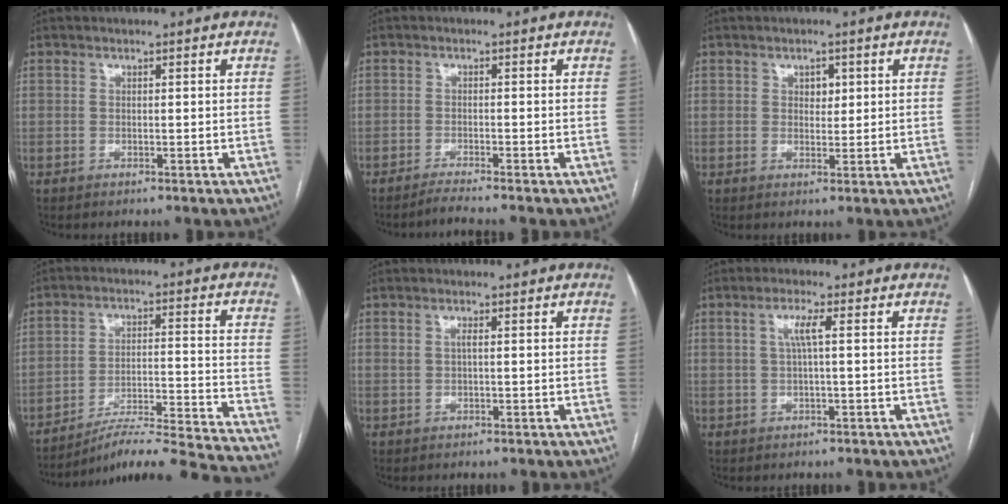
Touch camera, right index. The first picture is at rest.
{"total": 2.9, "force": [-2.6, -1.1, 0.8], "torque": [-0.016, -0.009, -0.046]}
{"total": 2.1, "force": [0.7, 1.5, 1.3], "torque": [-0.014, 0.001, 0.010]}
{"total": 22.8, "force": [-21.3, -1.7, 7.9], "torque": [-0.065, -0.015, -0.296]}
{"total": 1.0, "force": [0.2, 0.2, 0.9], "torque": [-0.020, 0.007, 0.006]}
{"total": 2.9, "force": [0.5, 0.0, 2.9], "torque": [-0.058, 0.006, 0.011]}